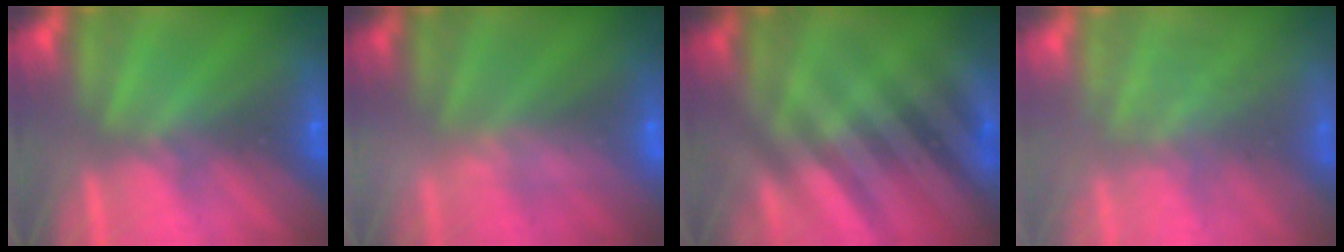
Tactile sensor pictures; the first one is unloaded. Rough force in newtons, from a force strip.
{"total": 2.4}
{"total": 2.9}
{"total": 2.8}